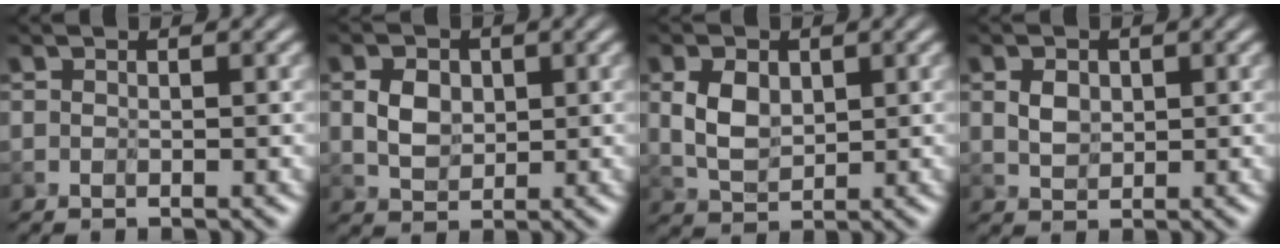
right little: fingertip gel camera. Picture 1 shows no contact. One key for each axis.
{"total": 3.1, "fx": 0.4, "fy": 2.3, "fz": 2.0, "tx": -0.044, "ty": -0.001, "tz": 0.006}
{"total": 3.7, "fx": 0.6, "fy": 2.5, "fz": 2.7, "tx": -0.063, "ty": -0.002, "tz": 0.013}
{"total": 2.1, "fx": 0.4, "fy": 1.6, "fz": 1.3, "tx": -0.031, "ty": -0.001, "tz": 0.010}